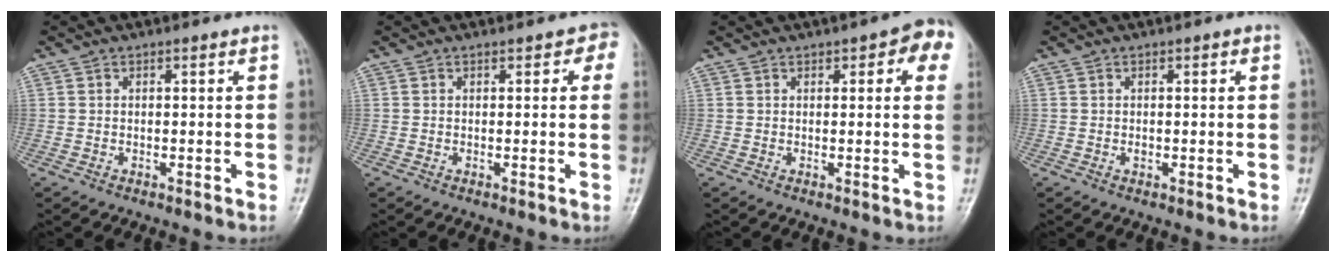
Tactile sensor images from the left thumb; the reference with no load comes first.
{"total": 2.5, "force": [1.2, 1.7, 1.3], "torque": [0.022, 0.001, 0.007]}
{"total": 6.9, "force": [2.9, 3.1, 5.4], "torque": [-0.025, 0.001, 0.025]}
{"total": 0.6, "force": [-0.1, 0.5, 0.3], "torque": [0.006, 0.001, -0.003]}